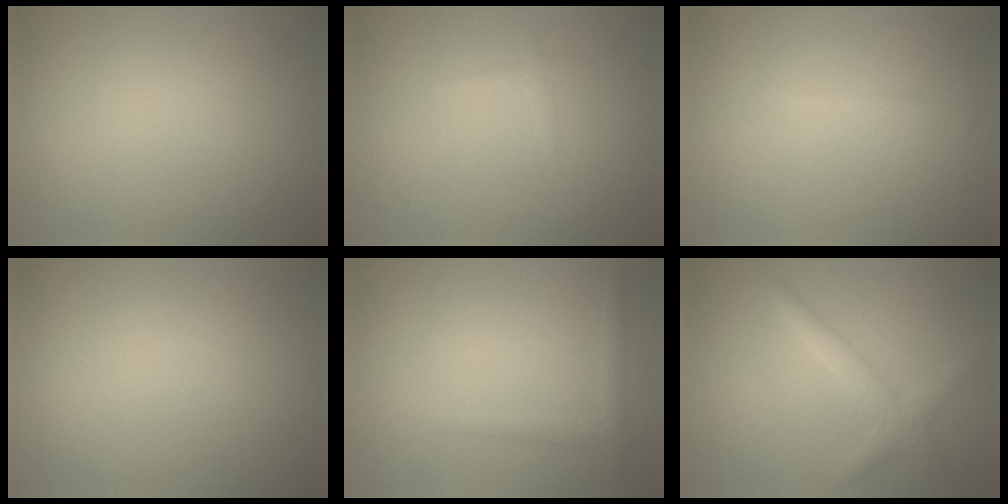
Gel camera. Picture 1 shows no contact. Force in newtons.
{"total": 0.5, "press": 0.5, "slide": 0.0}
{"total": 0.5, "press": 0.5, "slide": 0.0}
{"total": 0.0}
{"total": 1.3, "press": 1.3, "slide": 0.1}
{"total": 2.3, "press": 2.3, "slide": 0.1}